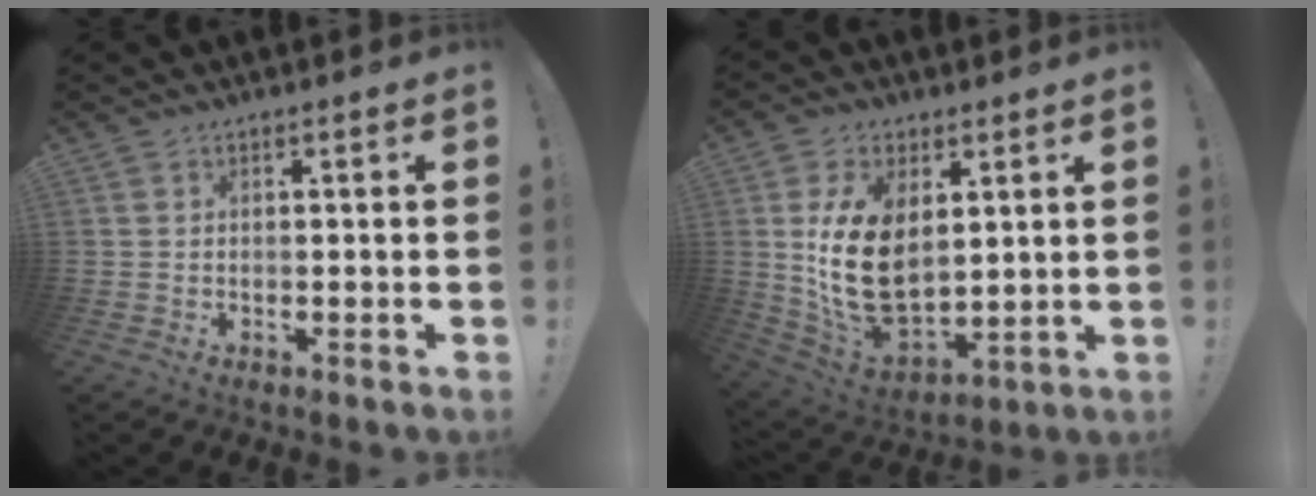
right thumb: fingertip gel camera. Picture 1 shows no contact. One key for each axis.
{"total": 17.8, "fx": 4.0, "fy": 11.7, "fz": 12.8, "tx": -0.241, "ty": -0.031, "tz": 0.079}